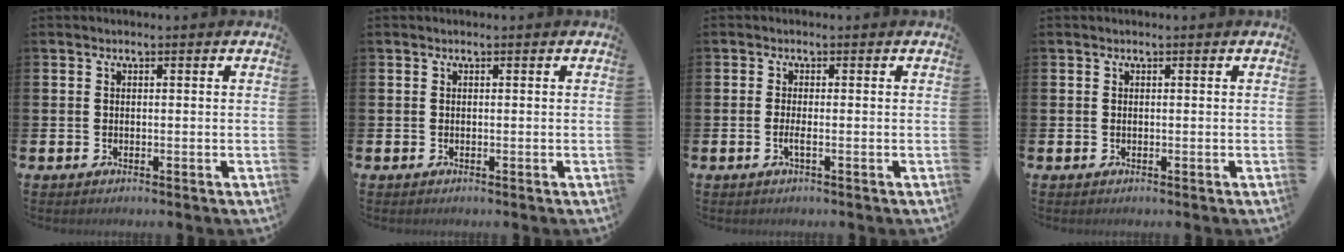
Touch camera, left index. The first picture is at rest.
{"total": 0.0}
{"total": 1.2, "force": [-0.3, 0.1, 1.1], "torque": [-0.022, -0.001, -0.005]}
{"total": 0.0}